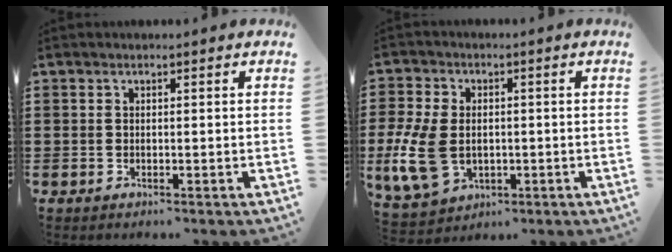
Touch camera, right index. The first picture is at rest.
{"total": 9.1, "force": [-1.4, 6.3, 6.5], "torque": [-0.170, 0.001, -0.029]}